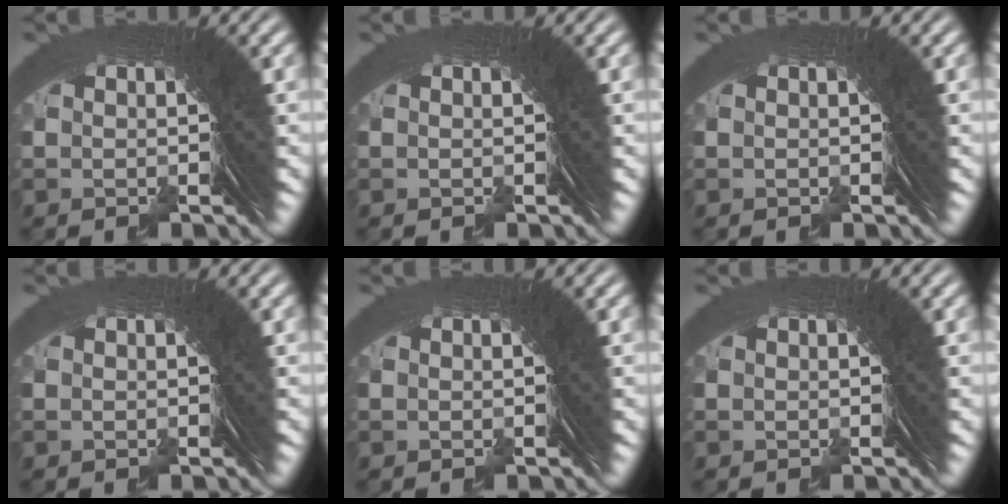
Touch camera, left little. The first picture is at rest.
{"total": 0.0}
{"total": 0.0}
{"total": 0.0}
{"total": 0.0}
{"total": 0.0}